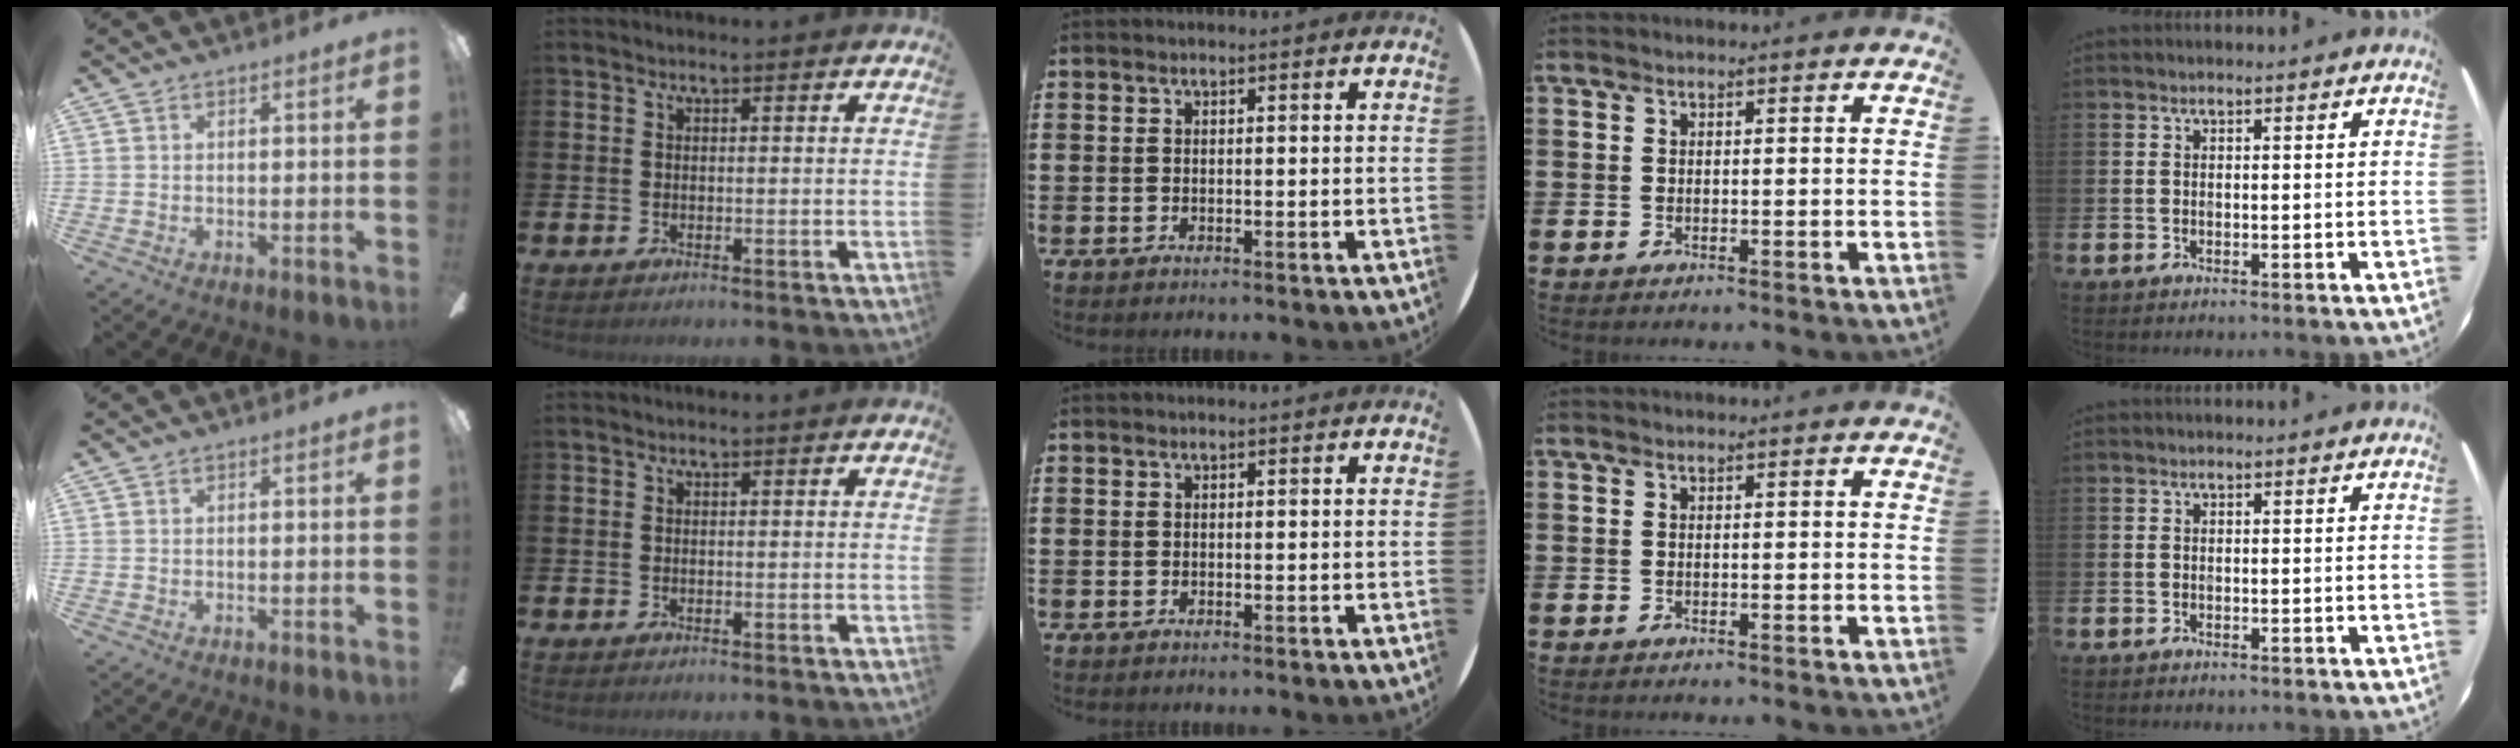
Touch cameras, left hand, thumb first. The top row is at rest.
{}